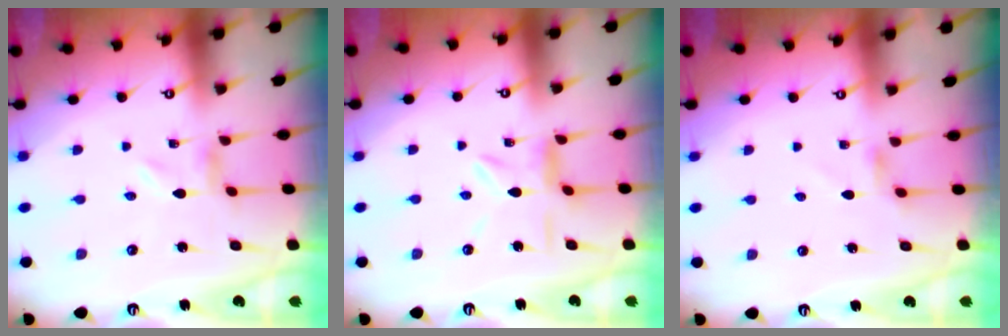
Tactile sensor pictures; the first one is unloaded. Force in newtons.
{"total": 6.2, "press": 6.2, "slide": 0.6}
{"total": 3.0, "press": 2.9, "slide": 0.5}